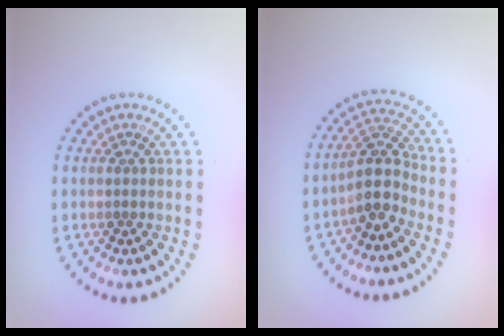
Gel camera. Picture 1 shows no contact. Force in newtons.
{"total": 3.5, "press": 2.7, "slide": 2.2}